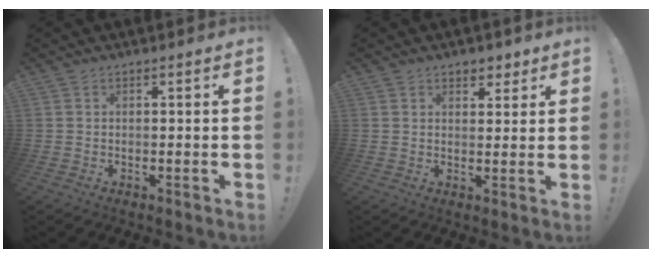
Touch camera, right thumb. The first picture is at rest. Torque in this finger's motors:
{"motor_torque": [-0.22, 0.28, 0.27, 0.06, -0.03]}